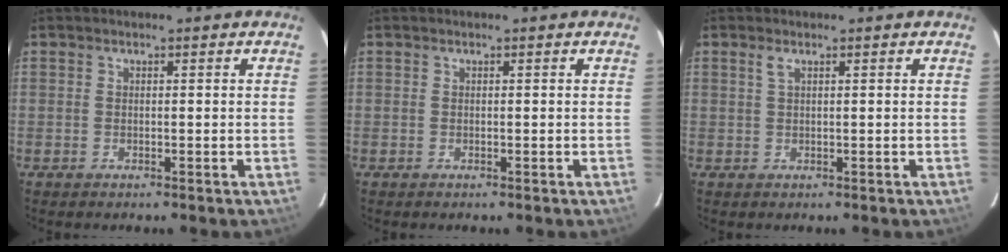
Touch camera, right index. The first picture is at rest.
{"total": 0.0}
{"total": 1.0, "force": [0.6, 0.2, 0.8], "torque": [-0.019, 0.004, 0.011]}